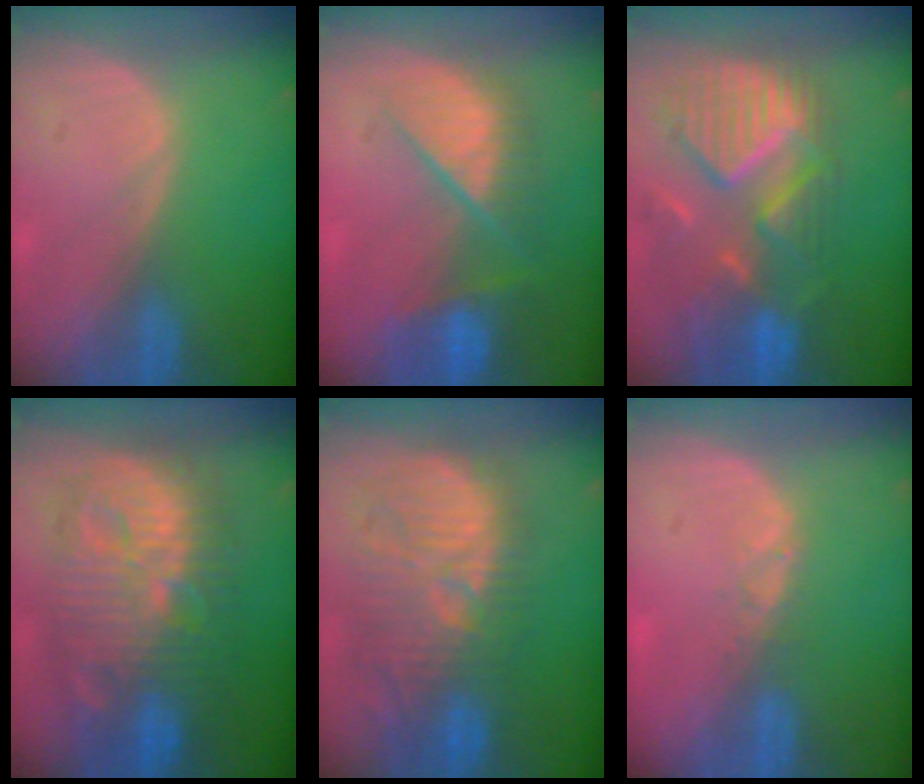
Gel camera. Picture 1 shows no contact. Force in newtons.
{"total": 9.7, "press": 8.2, "slide": 5.1}
{"total": 12.2, "press": 10.5, "slide": 6.1}
{"total": 13.8, "press": 13.7, "slide": 1.3}
{"total": 12.0, "press": 11.5, "slide": 3.4}
{"total": 1.3, "press": 1.0, "slide": 0.8}